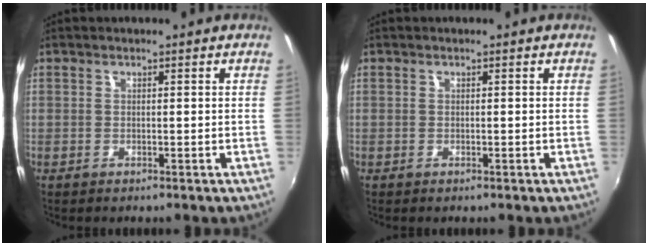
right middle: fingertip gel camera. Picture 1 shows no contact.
{"total": 0.0}